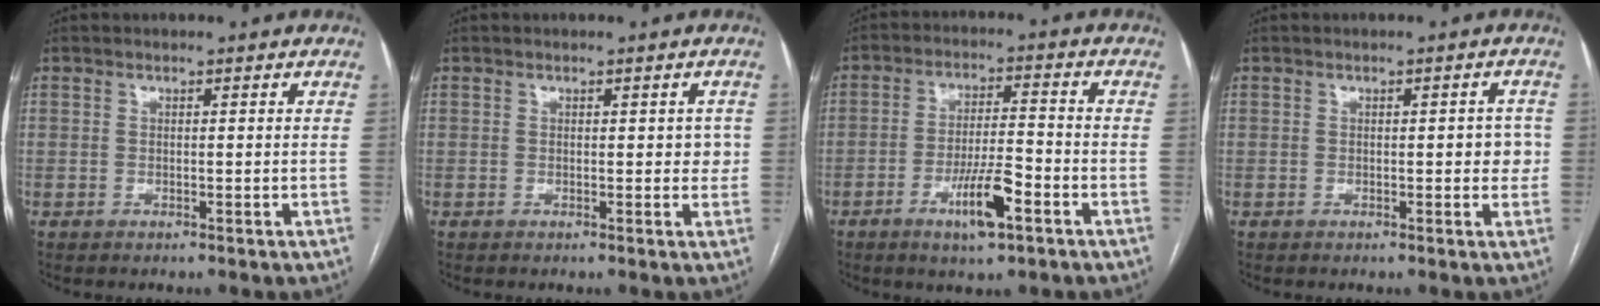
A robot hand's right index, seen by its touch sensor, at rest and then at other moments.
{"total": 2.3, "force": [0.3, 1.4, 1.8], "torque": [-0.012, 0.009, 0.003]}
{"total": 8.1, "force": [-4.0, 1.3, 6.9], "torque": [-0.127, -0.003, -0.066]}
{"total": 3.0, "force": [0.0, 1.3, 2.7], "torque": [-0.022, 0.010, 0.000]}